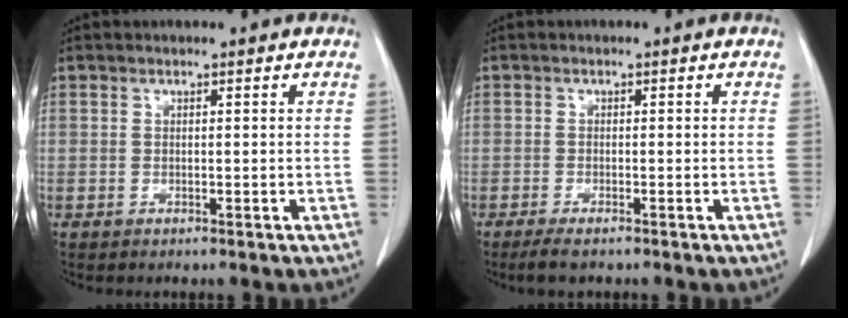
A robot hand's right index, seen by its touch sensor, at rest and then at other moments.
{"total": 2.9, "force": [-2.3, 0.5, 1.8], "torque": [-0.034, -0.007, -0.036]}